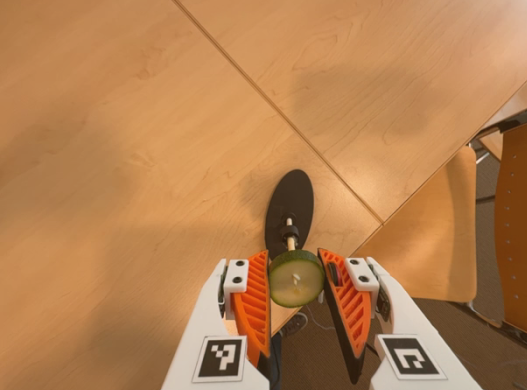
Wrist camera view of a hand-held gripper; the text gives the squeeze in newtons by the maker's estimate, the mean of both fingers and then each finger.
{"total": 8.4, "left": 8.5, "right": 8.3}